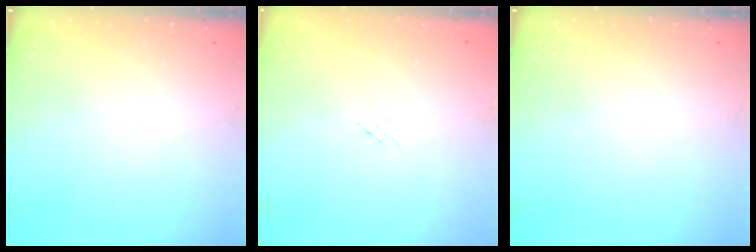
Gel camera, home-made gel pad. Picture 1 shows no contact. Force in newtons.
{"total": 1.3, "press": 1.2, "slide": 0.5}
{"total": 0.0}